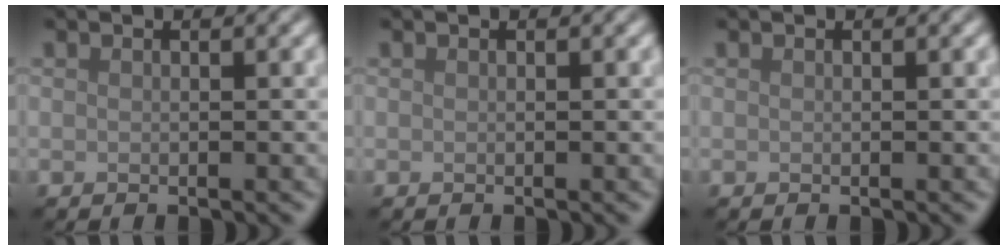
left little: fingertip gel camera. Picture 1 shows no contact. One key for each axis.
{"total": 0.0}
{"total": 0.0}